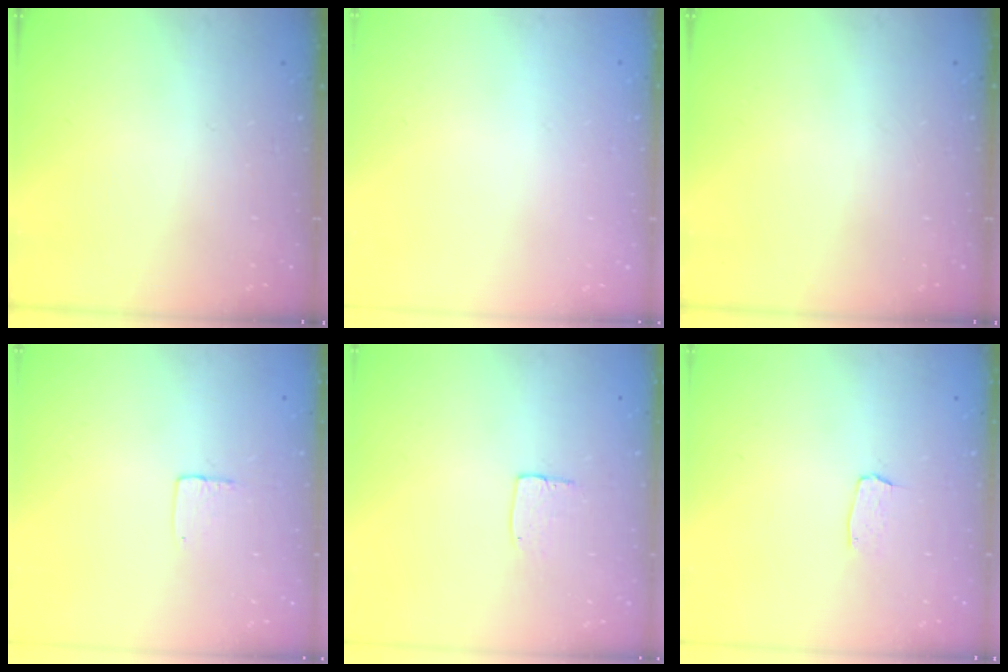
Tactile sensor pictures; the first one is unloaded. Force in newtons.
{"total": 0.0}
{"total": 0.0}
{"total": 3.9, "press": 3.9, "slide": 0.3}
{"total": 5.6, "press": 5.6, "slide": 0.2}
{"total": 3.0, "press": 3.0, "slide": 0.2}